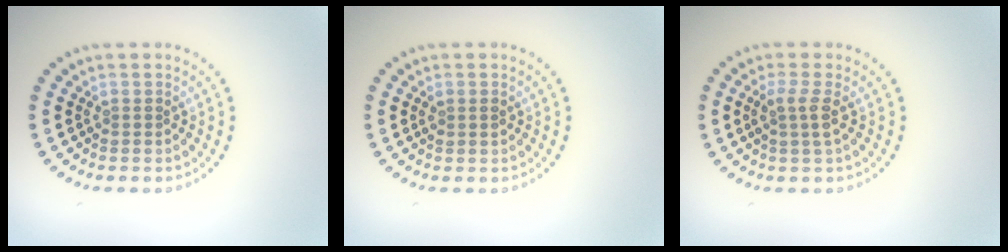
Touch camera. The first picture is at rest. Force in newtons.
{"total": 0.9, "press": 0.8, "slide": 0.2}
{"total": 1.9, "press": 1.5, "slide": 1.1}